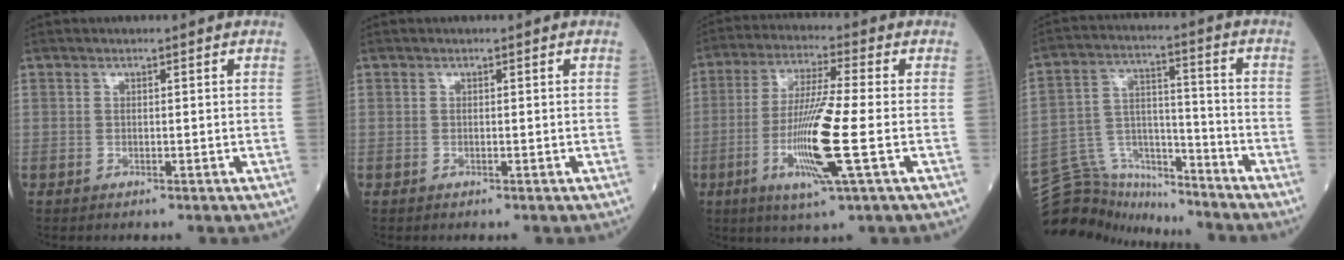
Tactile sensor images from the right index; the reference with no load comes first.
{"total": 0.0}
{"total": 12.1, "force": [-3.0, -0.3, 11.8], "torque": [-0.234, -0.014, -0.063]}
{"total": 12.6, "force": [-12.1, 3.5, -0.1], "torque": [-0.006, 0.060, -0.210]}